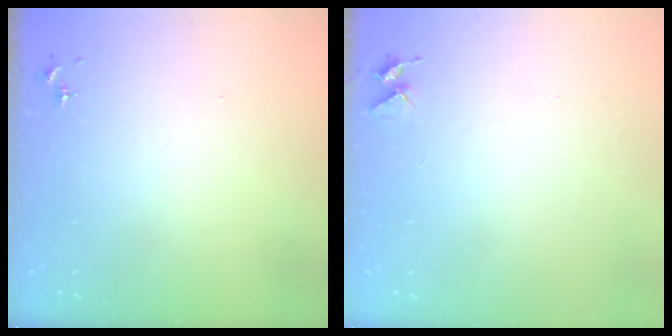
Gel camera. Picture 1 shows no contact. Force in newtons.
{"total": 4.0, "press": 4.0, "slide": 0.3}